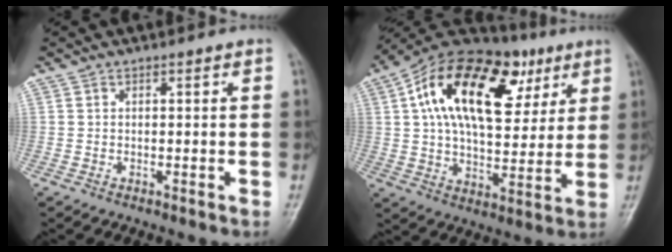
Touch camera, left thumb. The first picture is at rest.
{"total": 25.6, "force": [9.5, 13.8, 19.4], "torque": [-0.303, 0.012, 0.150]}